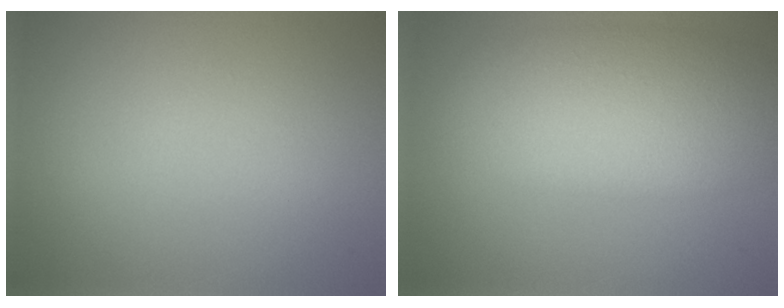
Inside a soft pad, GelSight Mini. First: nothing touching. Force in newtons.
{"total": 7.7, "press": 7.6, "slide": 0.4}